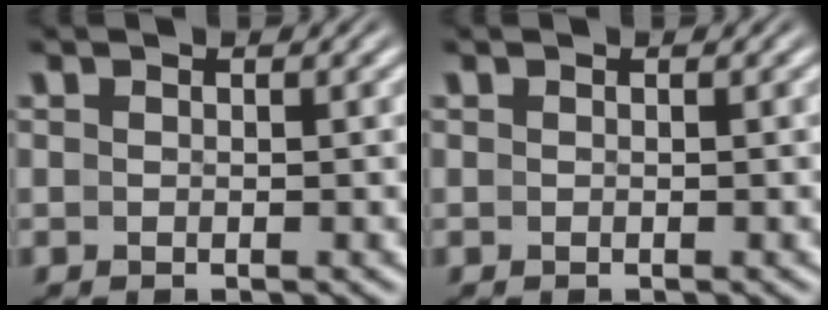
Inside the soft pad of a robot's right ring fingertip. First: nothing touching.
{"total": 0.0}